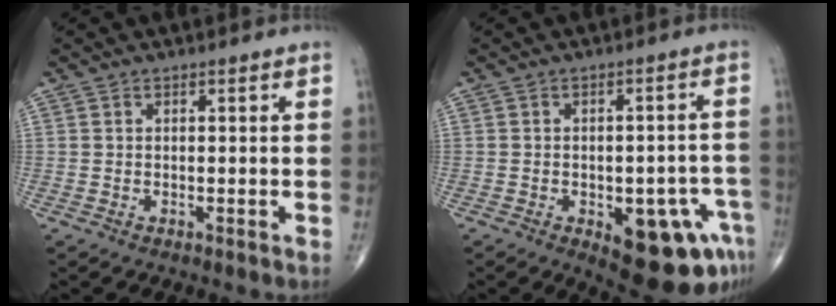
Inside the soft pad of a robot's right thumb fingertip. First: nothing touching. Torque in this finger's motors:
{"motor_torque": [1.92, 1.54, 0.40, -0.56, 0.26]}